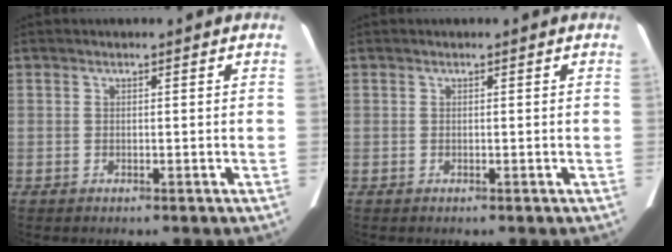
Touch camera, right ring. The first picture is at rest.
{"total": 0.0}